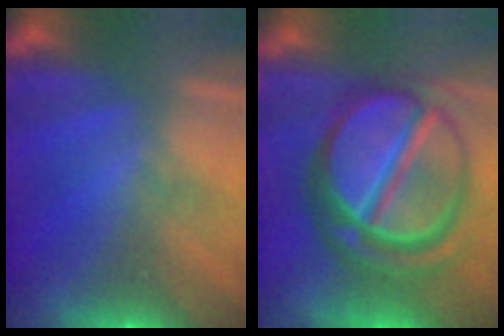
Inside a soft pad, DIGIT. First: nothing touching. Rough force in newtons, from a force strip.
{"total": 7.5}